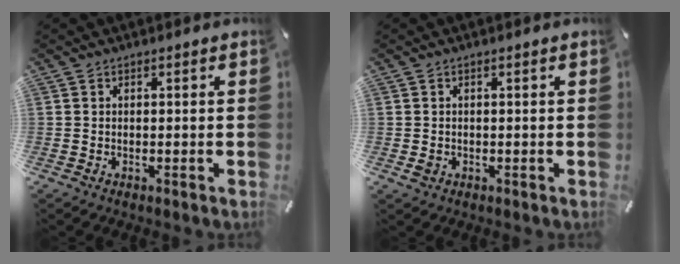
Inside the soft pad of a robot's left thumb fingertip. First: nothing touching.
{"total": 1.0, "force": [0.1, 0.9, 0.5], "torque": [-0.010, 0.003, 0.000]}